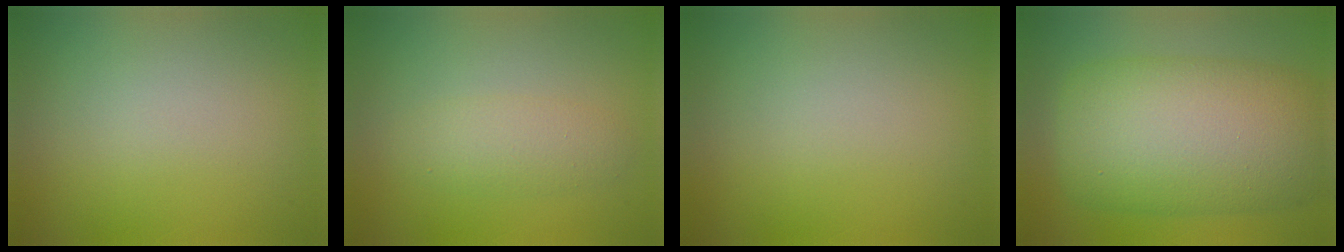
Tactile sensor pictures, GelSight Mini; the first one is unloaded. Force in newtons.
{"total": 2.4, "press": 2.4, "slide": 0.0}
{"total": 0.0}
{"total": 12.3, "press": 12.3, "slide": 0.4}